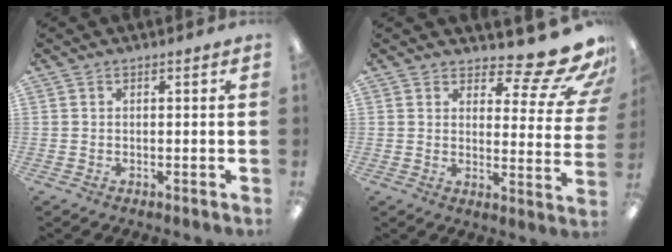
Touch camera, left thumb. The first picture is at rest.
{"total": 13.3, "force": [10.1, 3.7, 7.8], "torque": [-0.098, -0.084, 0.169]}